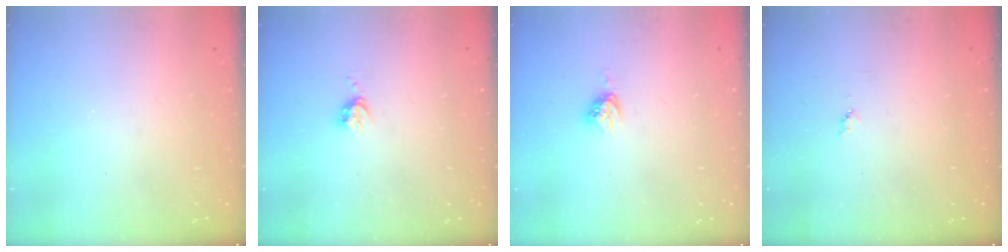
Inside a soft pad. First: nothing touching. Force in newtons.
{"total": 3.5, "press": 3.4, "slide": 0.5}
{"total": 4.9, "press": 4.8, "slide": 0.4}
{"total": 3.9, "press": 3.9, "slide": 0.4}